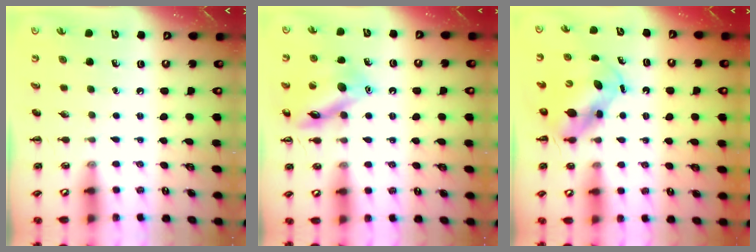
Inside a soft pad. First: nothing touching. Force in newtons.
{"total": 13.6, "press": 13.6, "slide": 1.2}
{"total": 5.8, "press": 5.8, "slide": 0.6}